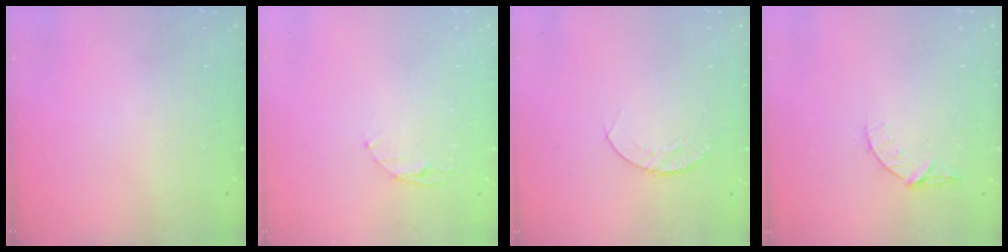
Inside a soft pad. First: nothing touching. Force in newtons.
{"total": 3.9, "press": 3.9, "slide": 0.5}
{"total": 5.3, "press": 5.3, "slide": 0.6}
{"total": 4.7, "press": 4.7, "slide": 0.5}